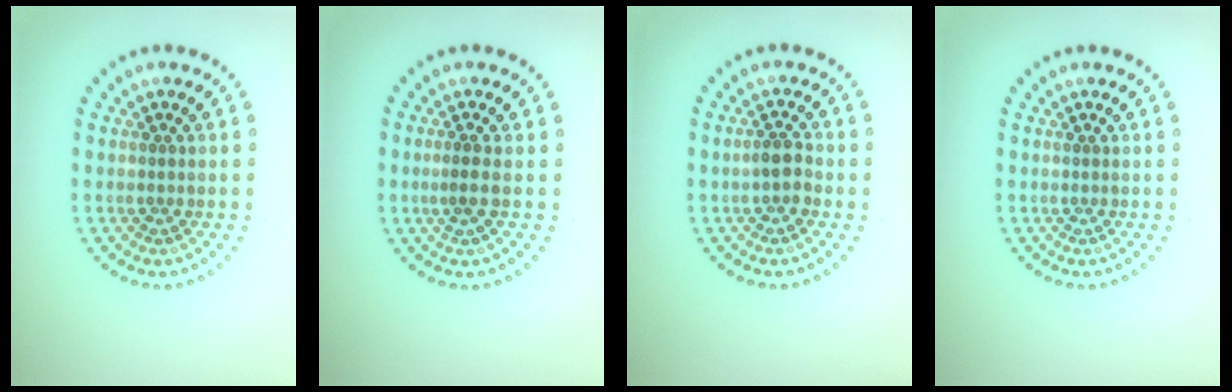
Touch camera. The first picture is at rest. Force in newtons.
{"total": 0.9, "press": 0.6, "slide": 0.7}
{"total": 1.9, "press": 1.7, "slide": 0.8}
{"total": 0.0}